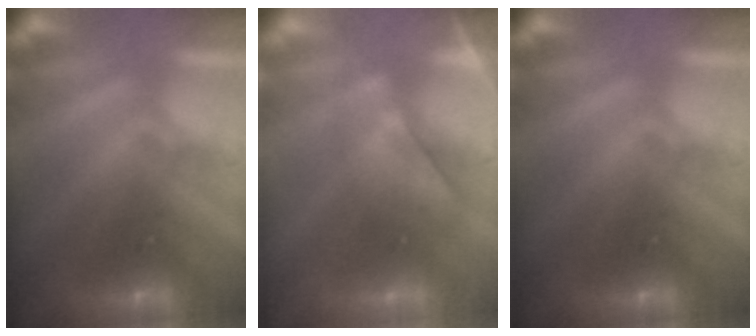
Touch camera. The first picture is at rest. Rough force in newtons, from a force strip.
{"total": 4.4}
{"total": 0.0}